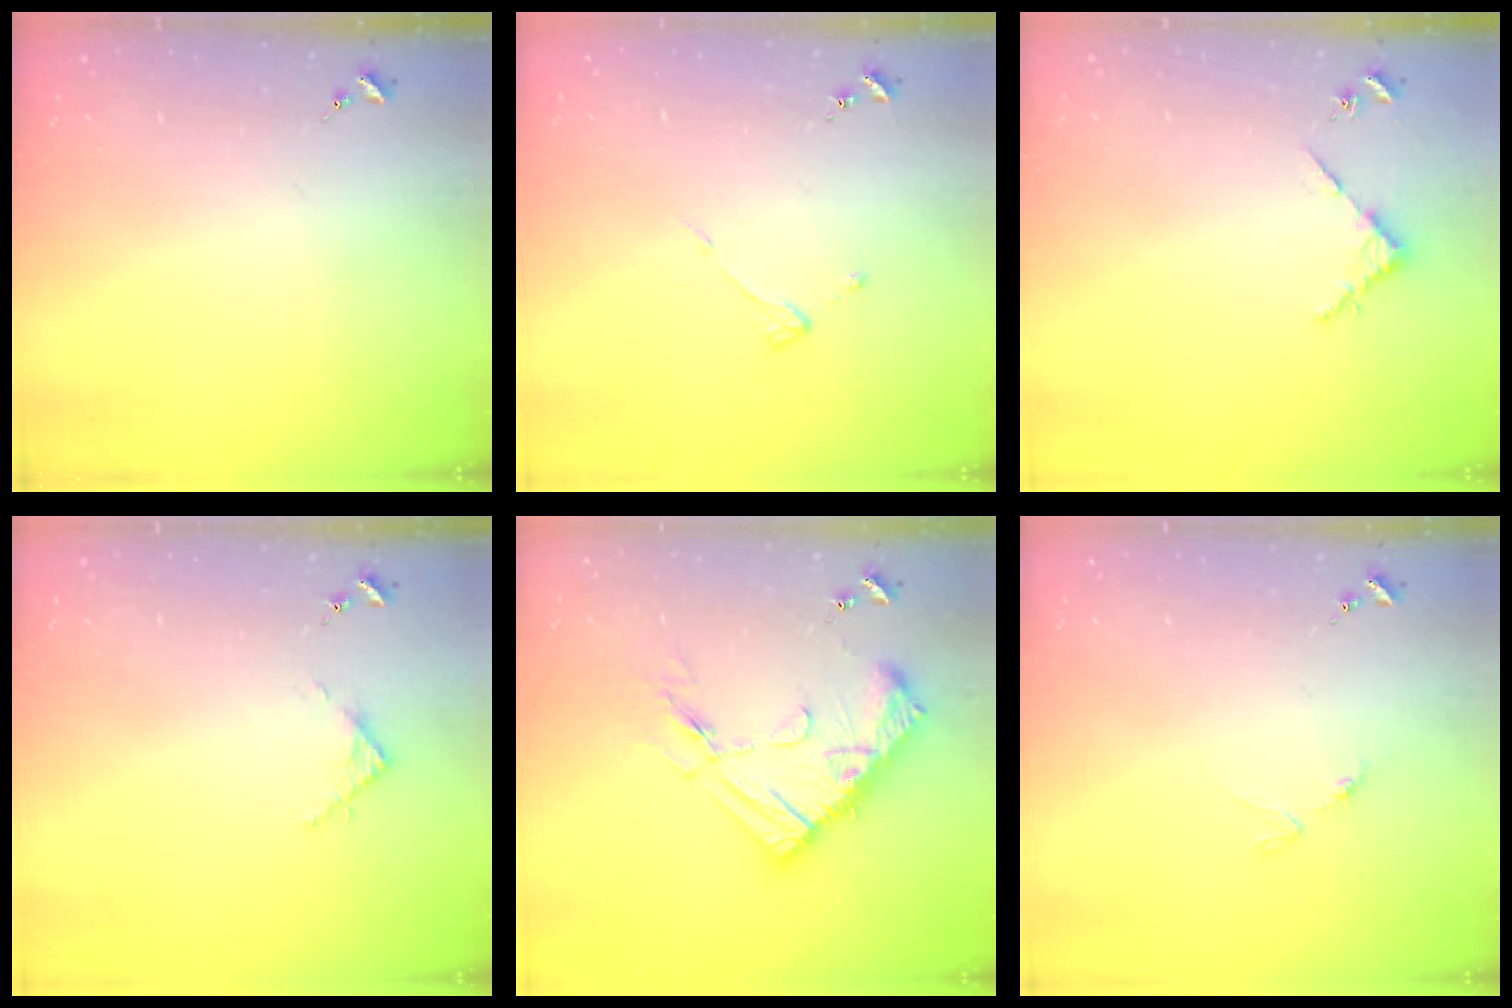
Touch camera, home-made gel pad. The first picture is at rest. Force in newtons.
{"total": 4.3, "press": 4.3, "slide": 0.4}
{"total": 3.1, "press": 3.1, "slide": 0.3}
{"total": 2.8, "press": 2.8, "slide": 0.4}
{"total": 16.6, "press": 16.6, "slide": 1.1}
{"total": 3.1, "press": 3.0, "slide": 0.5}